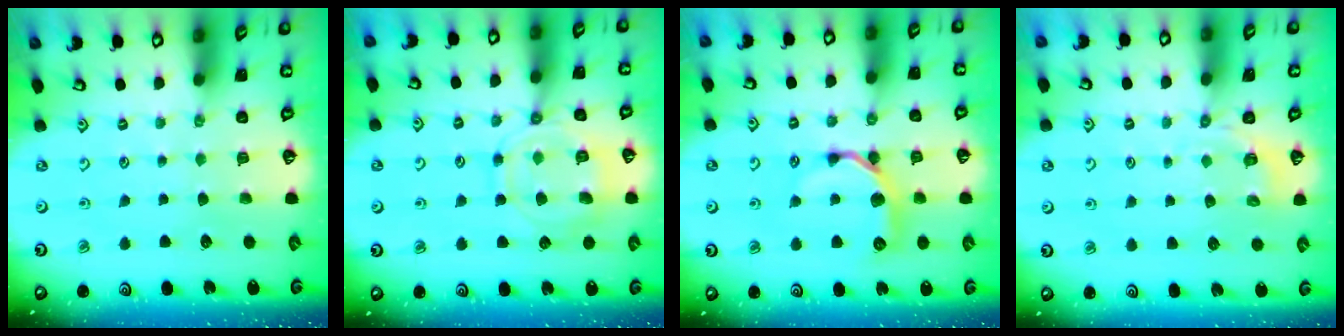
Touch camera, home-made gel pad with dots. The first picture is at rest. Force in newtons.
{"total": 12.3, "press": 12.2, "slide": 1.4}
{"total": 9.9, "press": 9.9, "slide": 0.3}
{"total": 2.3, "press": 1.4, "slide": 1.8}